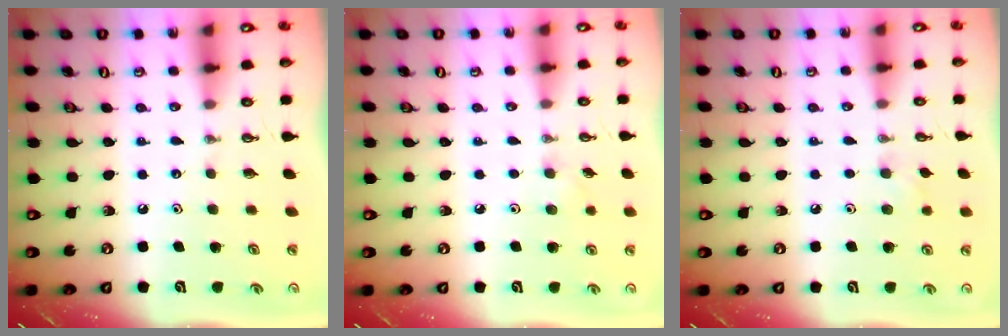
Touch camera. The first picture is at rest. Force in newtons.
{"total": 4.6, "press": 4.4, "slide": 1.2}
{"total": 5.8, "press": 5.7, "slide": 1.0}